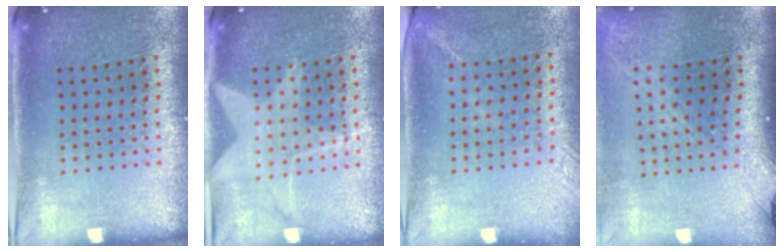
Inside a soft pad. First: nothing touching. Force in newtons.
{"total": 1.5, "press": 1.4, "slide": 0.4}
{"total": 1.4, "press": 1.0, "slide": 0.9}
{"total": 2.2, "press": 1.6, "slide": 1.5}